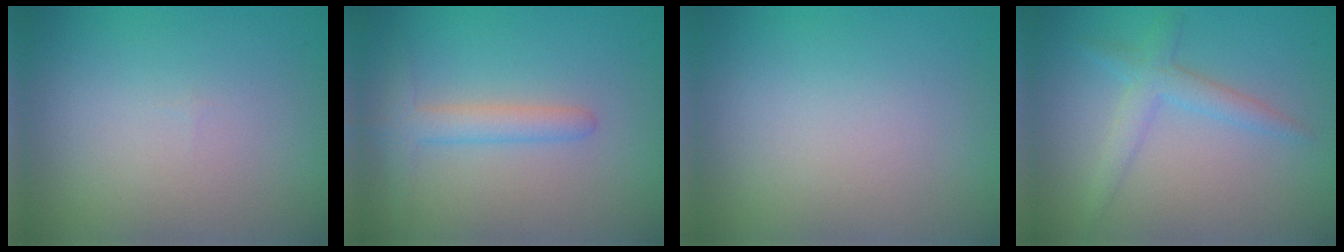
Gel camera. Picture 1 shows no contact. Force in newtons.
{"total": 2.6, "press": 2.6, "slide": 0.2}
{"total": 0.0}
{"total": 2.5, "press": 2.5, "slide": 0.1}